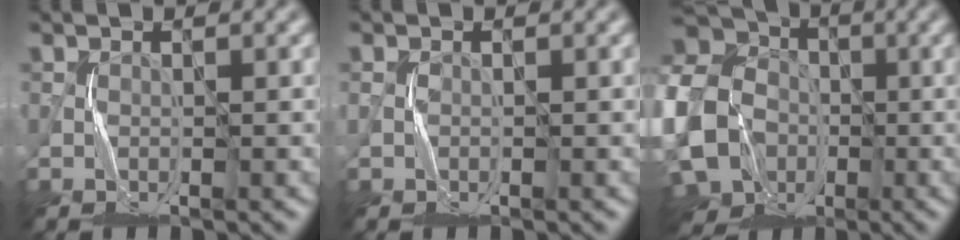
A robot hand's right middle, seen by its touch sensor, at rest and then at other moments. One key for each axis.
{"total": 0.9, "fx": -0.1, "fy": 0.9, "fz": 0.1, "tx": -0.001, "ty": -0.001, "tz": -0.002}
{"total": 21.0, "fx": -5.1, "fy": 18.0, "fz": 9.5, "tx": -0.235, "ty": -0.011, "tz": -0.126}